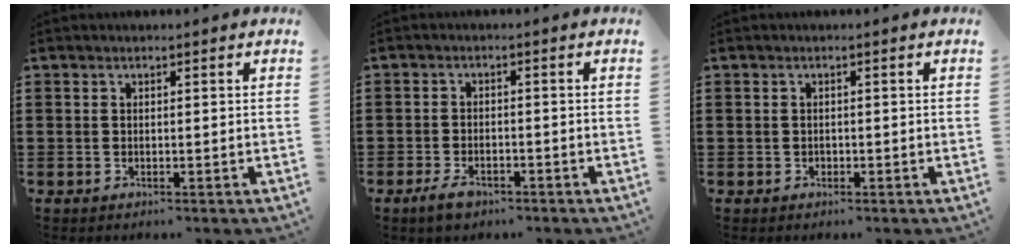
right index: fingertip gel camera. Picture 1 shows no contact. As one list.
[{"total": 2.5, "force": [-1.8, 1.1, 1.3], "torque": [-0.031, 0.001, -0.038]}, {"total": 0.6, "force": [-0.2, 0.5, 0.2], "torque": [-0.006, 0.002, -0.005]}]